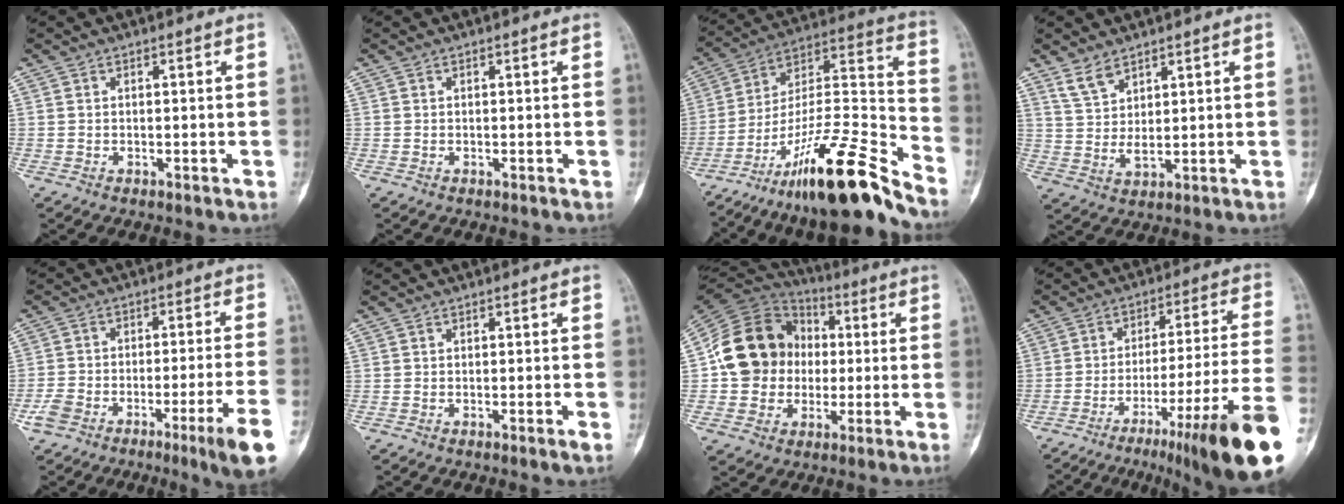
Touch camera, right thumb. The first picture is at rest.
{"total": 0.0}
{"total": 23.8, "force": [-17.5, 3.6, 15.8], "torque": [-0.258, 0.094, -0.302]}
{"total": 4.9, "force": [3.7, 2.1, 2.5], "torque": [-0.043, -0.027, 0.081]}
{"total": 13.6, "force": [-7.4, 1.6, 11.2], "torque": [-0.183, 0.040, -0.114]}
{"total": 1.2, "force": [-0.6, -0.2, 1.0], "torque": [-0.018, -0.002, -0.011]}
{"total": 16.7, "force": [0.1, 14.6, 8.0], "torque": [-0.118, 0.027, 0.000]}
{"total": 23.8, "force": [-12.8, 1.0, 20.0], "torque": [-0.228, 0.054, -0.196]}